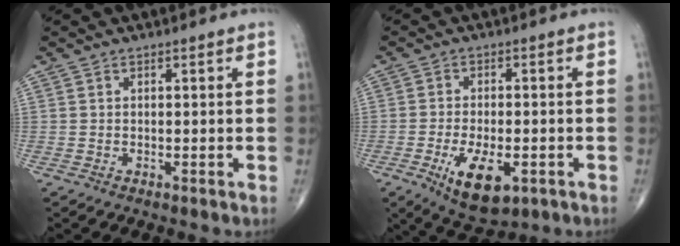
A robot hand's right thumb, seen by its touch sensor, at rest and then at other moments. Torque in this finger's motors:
{"motor_torque": [-0.01, 0.15, 0.38, 0.09, 0.13]}